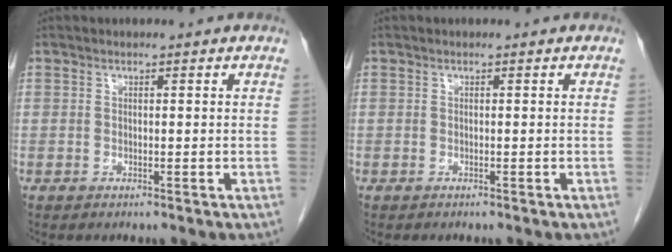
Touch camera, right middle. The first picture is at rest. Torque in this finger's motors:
{"motor_torque": [-0.21, -0.22, -0.02, -0.01]}